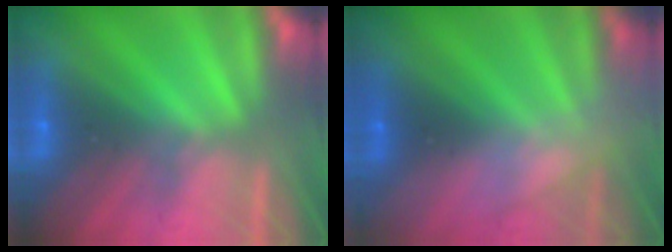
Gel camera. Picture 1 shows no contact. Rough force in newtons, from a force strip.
{"total": 2.8}